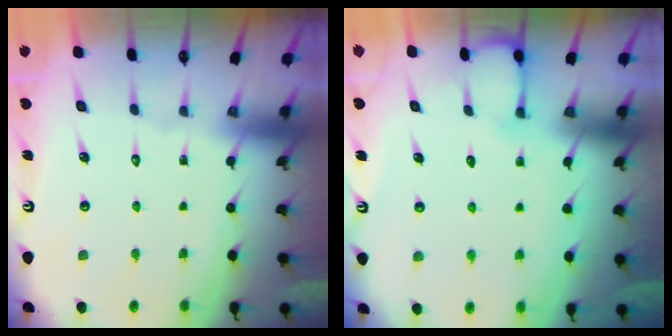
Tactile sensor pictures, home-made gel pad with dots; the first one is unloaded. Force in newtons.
{"total": 4.5, "press": 4.5, "slide": 0.4}